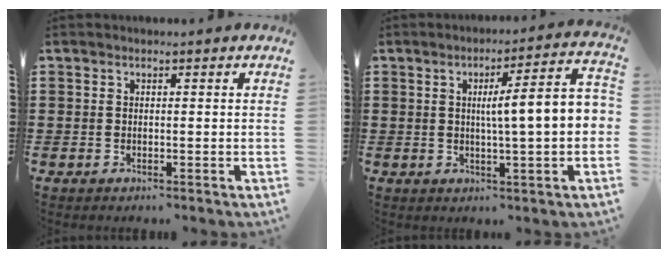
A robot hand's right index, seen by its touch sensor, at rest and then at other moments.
{"total": 8.4, "force": [0.5, 0.8, 8.4], "torque": [-0.138, -0.007, -0.001]}